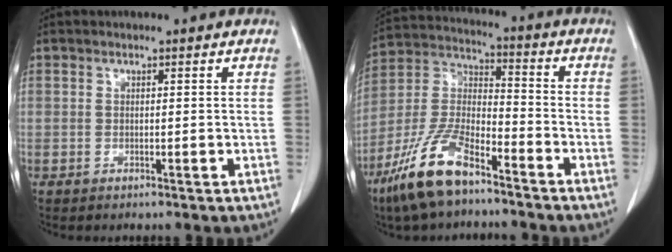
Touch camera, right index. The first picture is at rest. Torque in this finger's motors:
{"motor_torque": [-0.17, 0.01, 0.17, 0.01]}